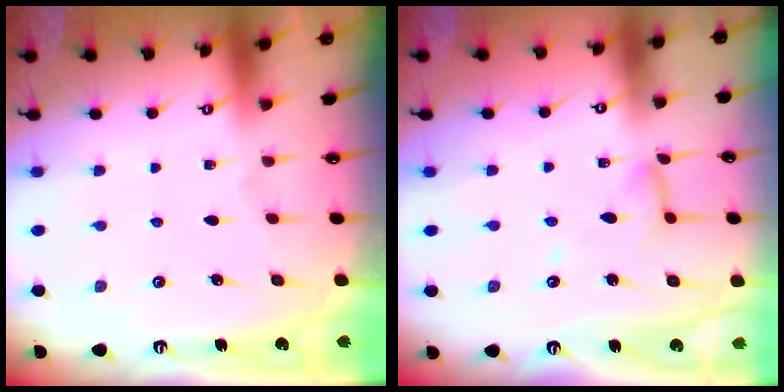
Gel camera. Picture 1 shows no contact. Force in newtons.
{"total": 7.1, "press": 7.1, "slide": 0.6}